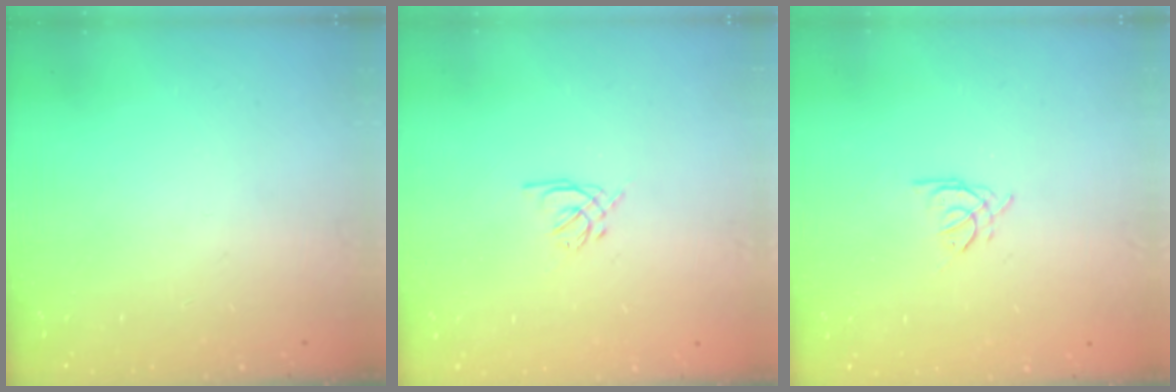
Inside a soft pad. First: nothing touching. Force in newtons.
{"total": 1.6, "press": 1.5, "slide": 0.6}
{"total": 1.9, "press": 1.8, "slide": 0.5}